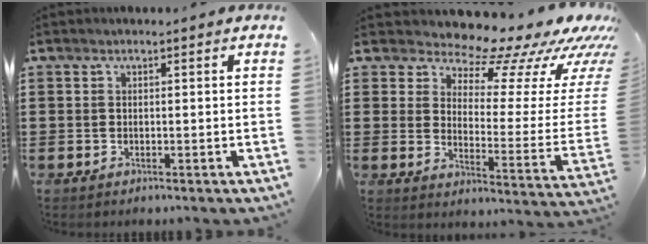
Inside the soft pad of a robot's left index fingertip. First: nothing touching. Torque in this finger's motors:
{"motor_torque": [1.53, -0.61, 0.62, 0.04]}